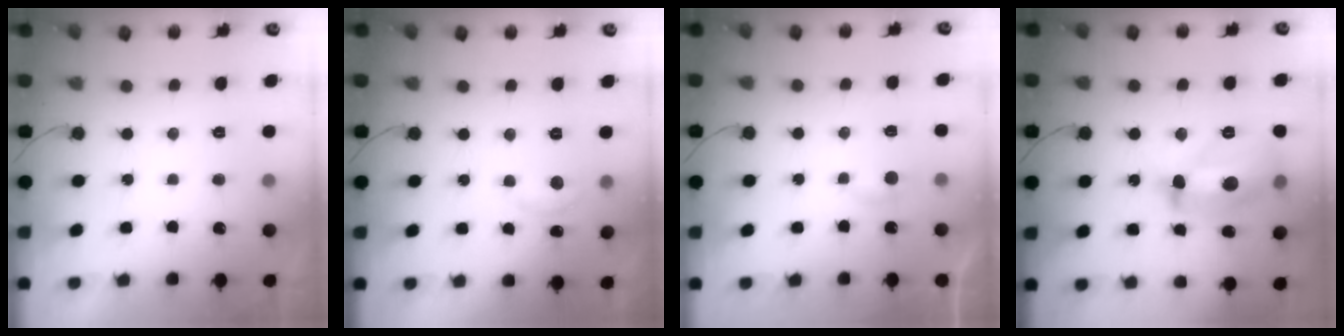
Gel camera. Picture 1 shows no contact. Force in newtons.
{"total": 4.7, "press": 4.6, "slide": 0.6}
{"total": 2.8, "press": 2.8, "slide": 0.2}
{"total": 16.2, "press": 16.2, "slide": 1.4}